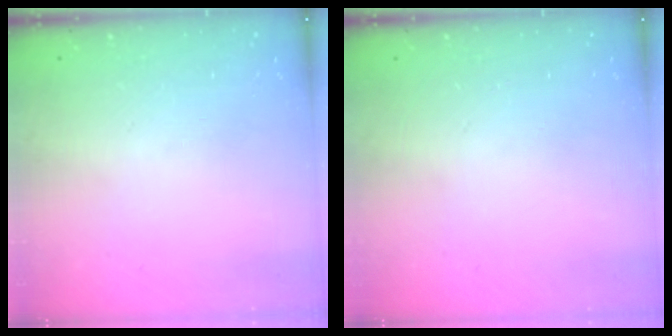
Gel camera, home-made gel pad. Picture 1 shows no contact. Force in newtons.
{"total": 0.0}